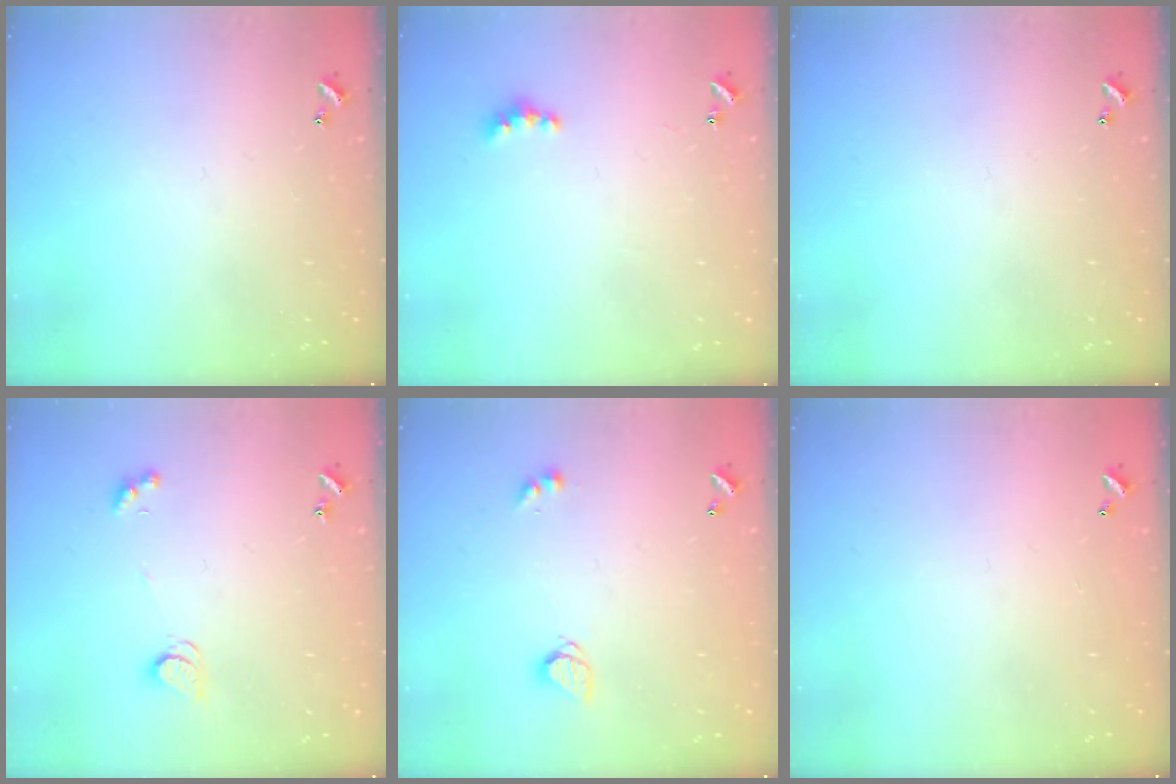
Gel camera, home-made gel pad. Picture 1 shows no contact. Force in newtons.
{"total": 4.2, "press": 4.2, "slide": 0.6}
{"total": 0.0}
{"total": 2.5, "press": 2.5, "slide": 0.3}
{"total": 3.4, "press": 3.3, "slide": 0.4}
{"total": 2.8, "press": 2.8, "slide": 0.1}